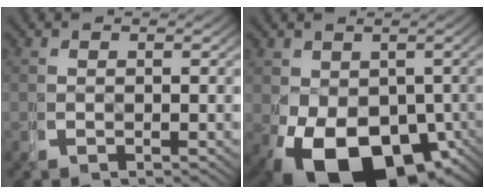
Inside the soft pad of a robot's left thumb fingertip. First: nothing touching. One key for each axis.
{"total": 11.7, "fx": -4.5, "fy": 7.2, "fz": 8.1, "tx": -0.154, "ty": -0.063, "tz": -0.029}